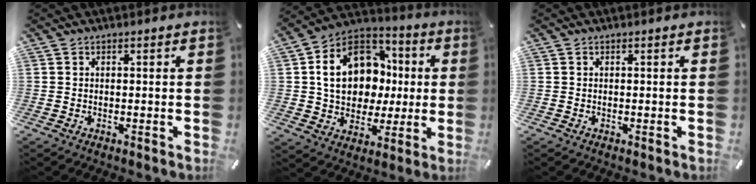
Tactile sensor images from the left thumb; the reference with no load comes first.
{"total": 17.5, "force": [2.0, 14.2, 9.9], "torque": [-0.173, 0.006, 0.044]}
{"total": 0.0}